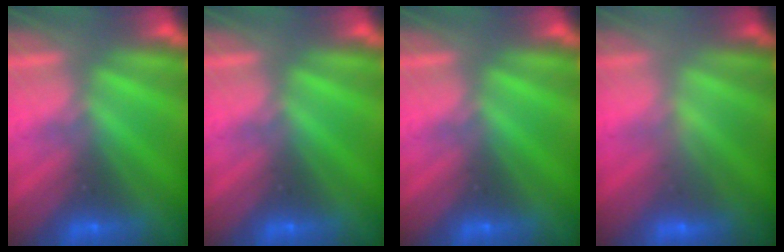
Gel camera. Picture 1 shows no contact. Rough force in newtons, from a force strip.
{"total": 0.0}
{"total": 0.0}
{"total": 2.2}